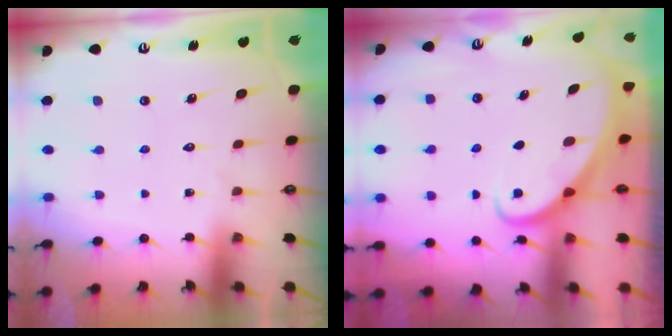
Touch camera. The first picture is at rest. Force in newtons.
{"total": 2.4, "press": 2.4, "slide": 0.2}